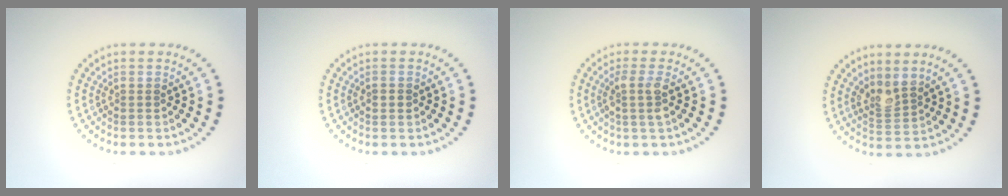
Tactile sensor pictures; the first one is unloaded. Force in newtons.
{"total": 1.1, "press": 1.1, "slide": 0.1}
{"total": 2.0, "press": 1.6, "slide": 1.2}
{"total": 2.1, "press": 1.6, "slide": 1.4}